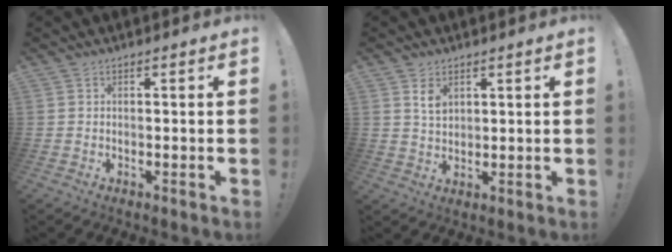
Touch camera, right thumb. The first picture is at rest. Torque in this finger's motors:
{"motor_torque": [0.15, 0.15, 0.55, -0.59, 0.07]}